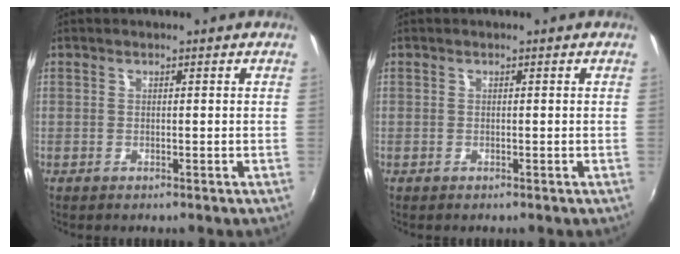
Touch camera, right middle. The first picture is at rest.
{"total": 0.0}